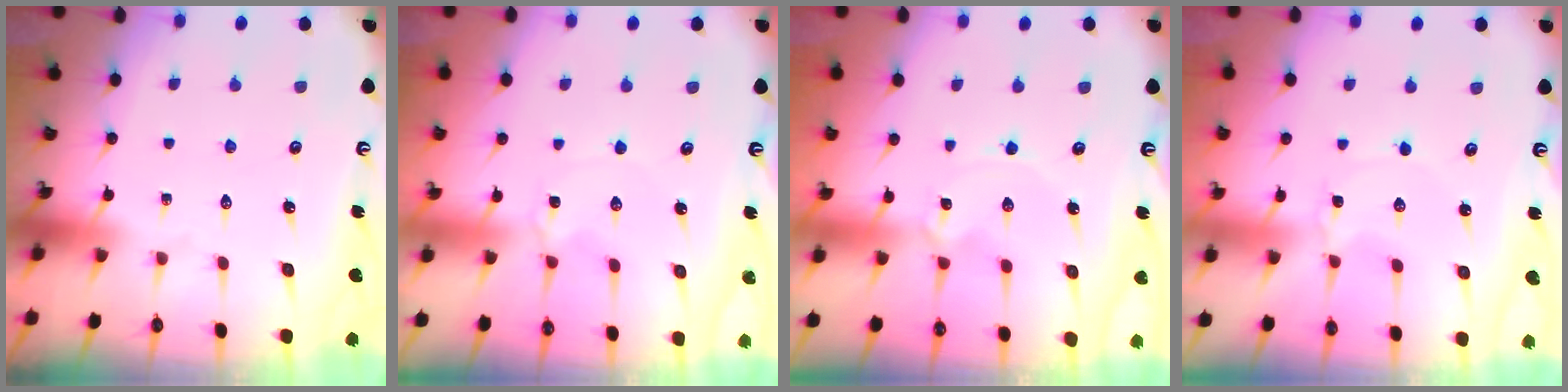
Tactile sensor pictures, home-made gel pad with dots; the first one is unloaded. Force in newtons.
{"total": 2.5, "press": 2.5, "slide": 0.3}
{"total": 0.0}
{"total": 0.9, "press": 0.9, "slide": 0.1}